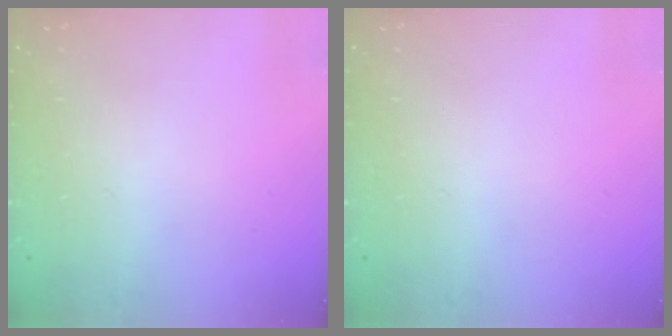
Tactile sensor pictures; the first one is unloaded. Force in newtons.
{"total": 0.0}